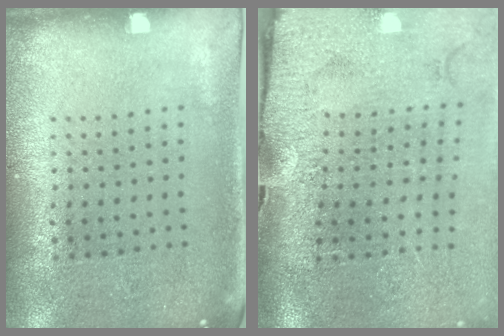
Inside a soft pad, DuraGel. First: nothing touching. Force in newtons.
{"total": 4.5, "press": 3.5, "slide": 2.9}